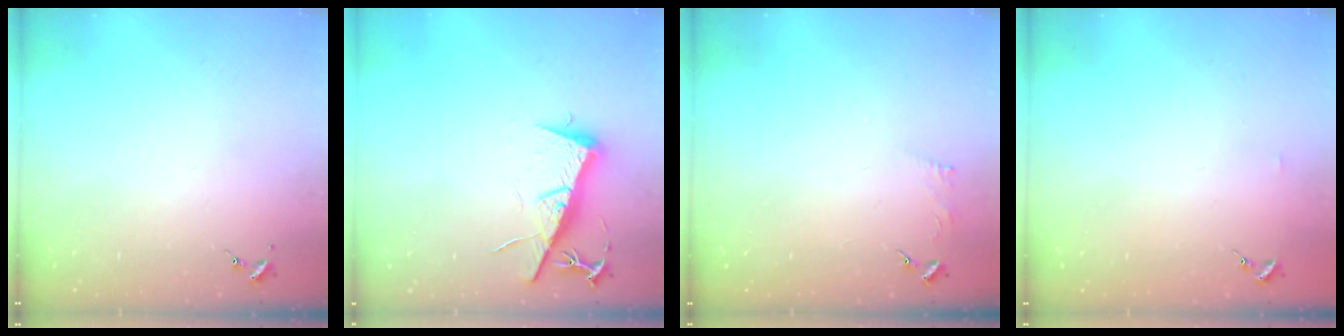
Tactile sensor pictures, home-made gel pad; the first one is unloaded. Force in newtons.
{"total": 10.7, "press": 10.6, "slide": 0.8}
{"total": 2.4, "press": 2.4, "slide": 0.3}
{"total": 3.0, "press": 3.0, "slide": 0.3}